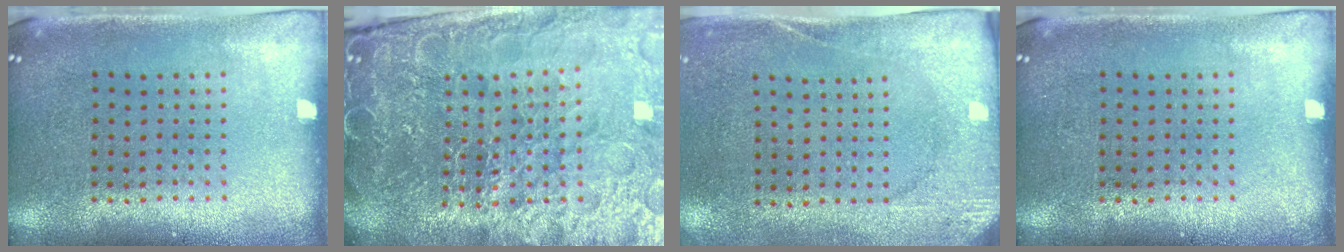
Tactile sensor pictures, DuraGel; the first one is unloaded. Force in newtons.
{"total": 6.6, "press": 5.8, "slide": 3.1}
{"total": 2.6, "press": 2.0, "slide": 1.6}
{"total": 0.0}